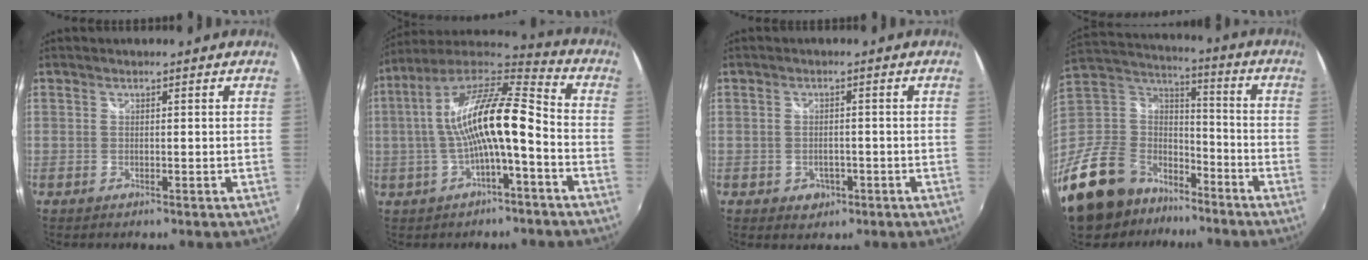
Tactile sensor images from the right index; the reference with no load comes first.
{"total": 15.8, "force": [-2.1, 3.3, 15.3], "torque": [-0.282, 0.019, -0.037]}
{"total": 3.7, "force": [-1.2, 3.0, 1.8], "torque": [-0.038, 0.000, -0.011]}
{"total": 24.4, "force": [-15.6, 15.3, 10.8], "torque": [-0.256, 0.027, -0.251]}